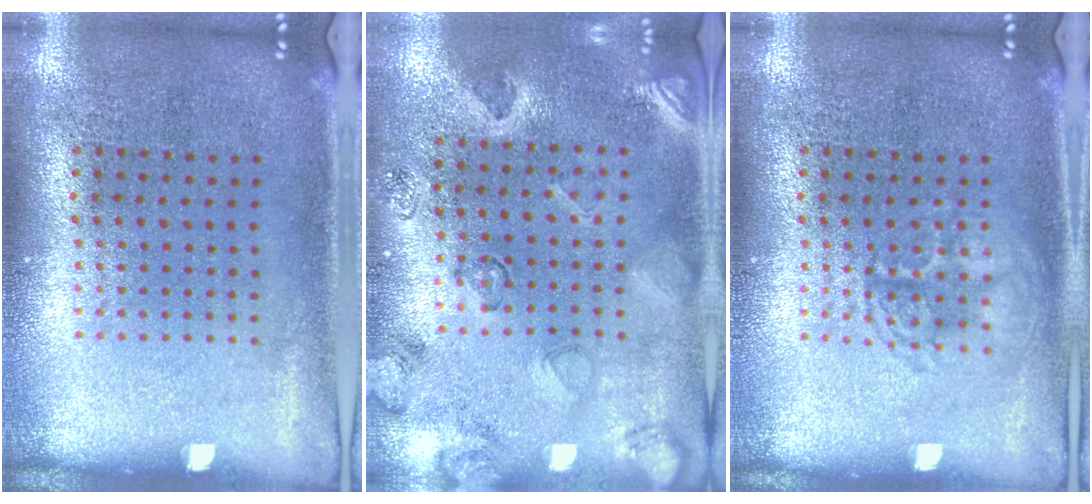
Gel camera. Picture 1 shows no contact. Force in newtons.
{"total": 2.3, "press": 1.9, "slide": 1.3}
{"total": 2.2, "press": 2.1, "slide": 0.4}